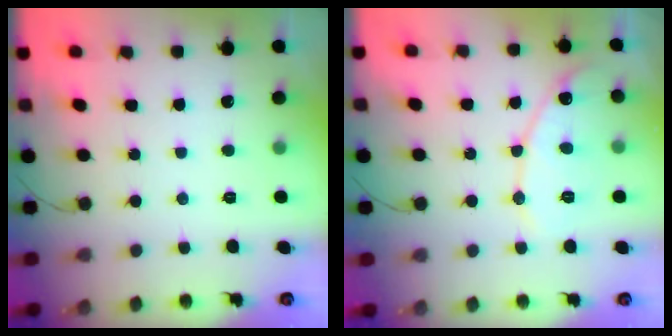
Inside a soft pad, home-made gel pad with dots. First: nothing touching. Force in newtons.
{"total": 10.4, "press": 10.3, "slide": 0.8}